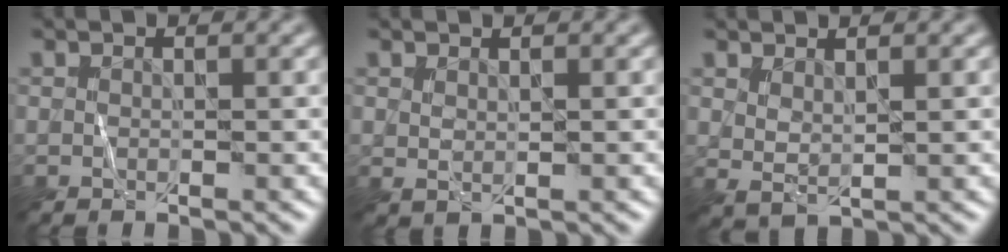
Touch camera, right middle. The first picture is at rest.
{"total": 0.9, "force": [0.6, 0.4, 0.6], "torque": [-0.017, -0.004, 0.015]}
{"total": 1.5, "force": [1.1, 0.5, 0.9], "torque": [-0.024, -0.009, 0.026]}